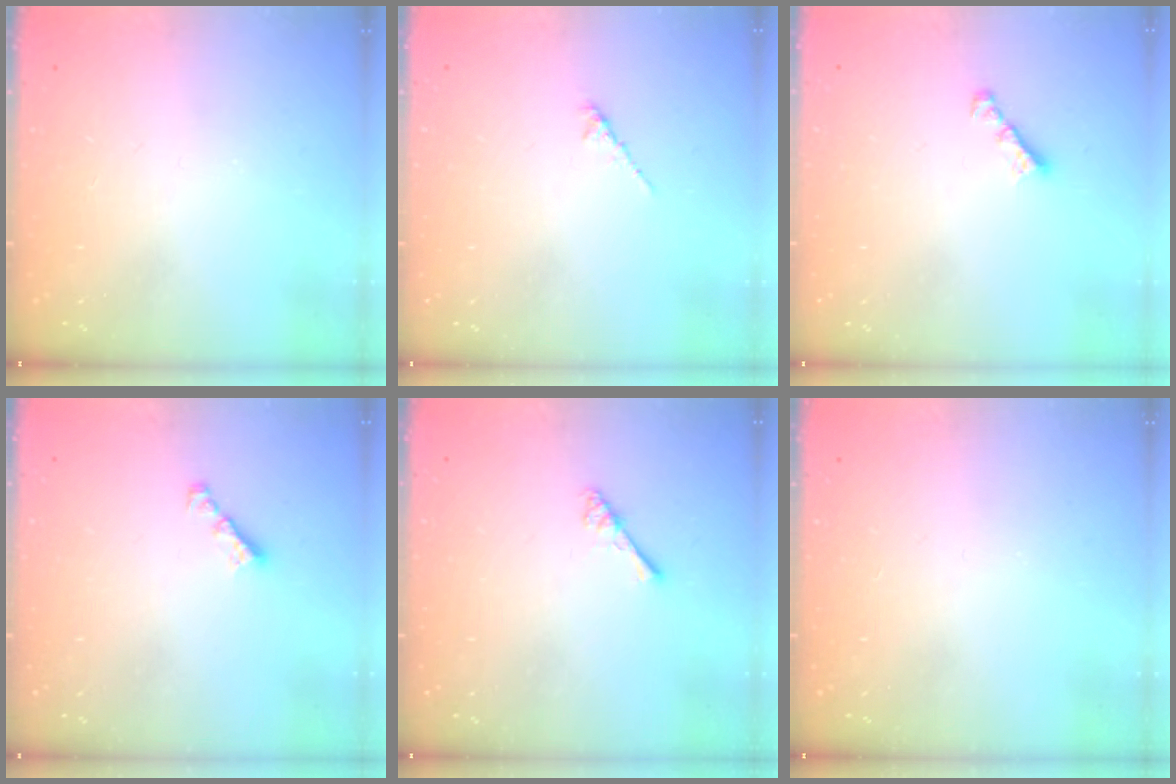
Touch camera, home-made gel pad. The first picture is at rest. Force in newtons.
{"total": 1.6, "press": 1.5, "slide": 0.5}
{"total": 1.7, "press": 1.6, "slide": 0.5}
{"total": 2.2, "press": 2.1, "slide": 0.6}
{"total": 2.5, "press": 2.5, "slide": 0.4}
{"total": 0.0}